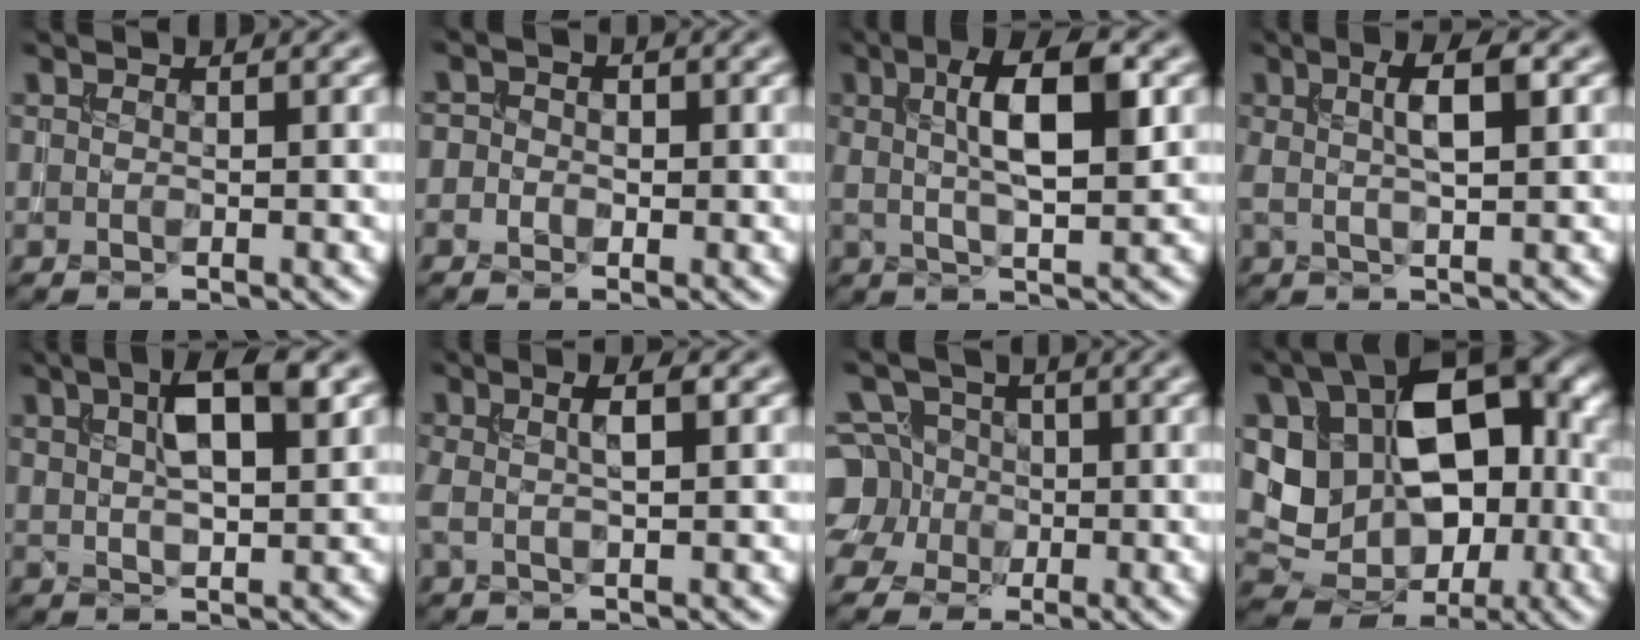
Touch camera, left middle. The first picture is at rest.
{"total": 2.1, "force": [-0.3, 1.9, 1.0], "torque": [0.001, 0.005, -0.027]}
{"total": 6.7, "force": [1.6, 1.8, 6.3], "torque": [-0.096, 0.010, 0.022]}
{"total": 3.7, "force": [0.9, 0.8, 3.5], "torque": [-0.059, 0.007, 0.013]}
{"total": 5.9, "force": [2.6, 2.1, 4.9], "torque": [-0.086, 0.008, 0.043]}
{"total": 2.6, "force": [0.5, 0.5, 2.5], "torque": [-0.042, 0.008, 0.006]}
{"total": 6.8, "force": [-0.5, 6.2, 2.8], "torque": [-0.055, 0.031, -0.047]}
{"total": 13.2, "force": [1.0, 9.4, 9.2], "torque": [-0.134, -0.005, 0.022]}